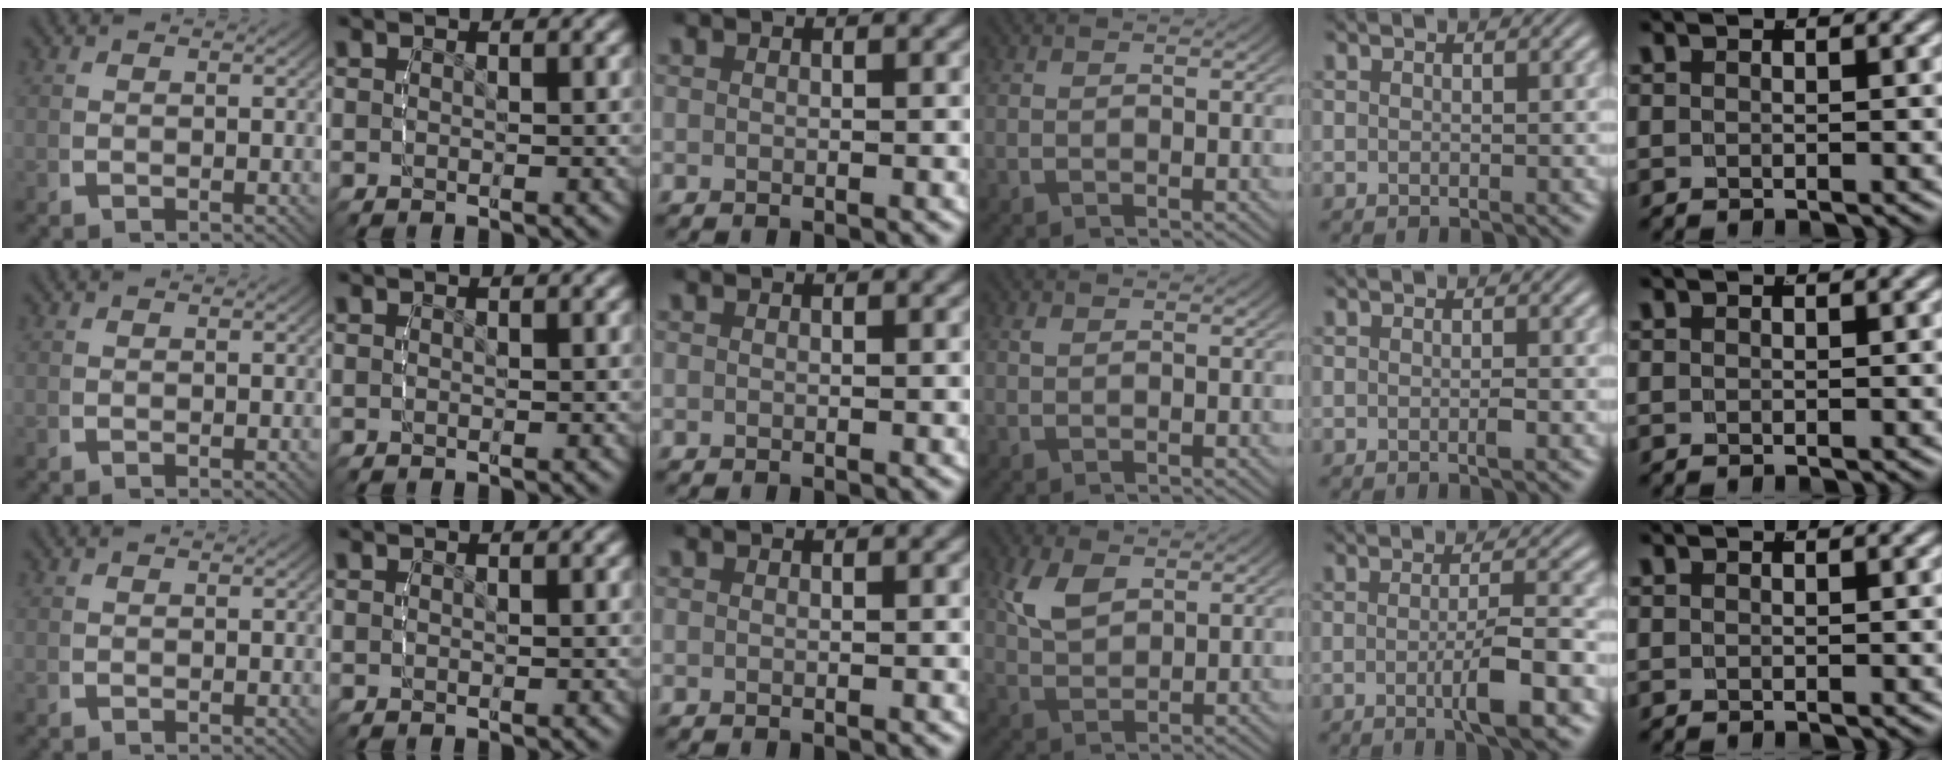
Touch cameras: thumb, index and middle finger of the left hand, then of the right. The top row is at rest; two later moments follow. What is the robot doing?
{"motion": "lift_and_place", "object": "bottle cap"}